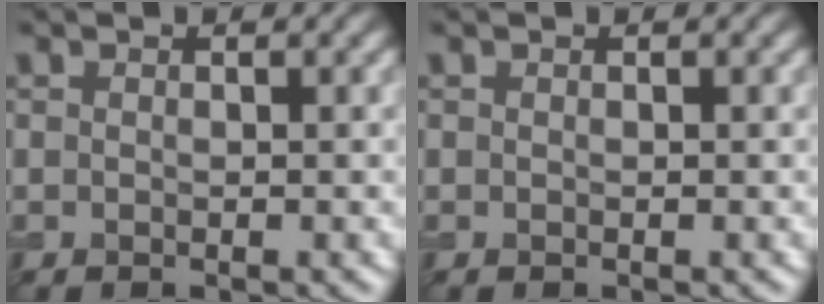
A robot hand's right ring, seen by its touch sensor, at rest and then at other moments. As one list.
[{"total": 0.0}]